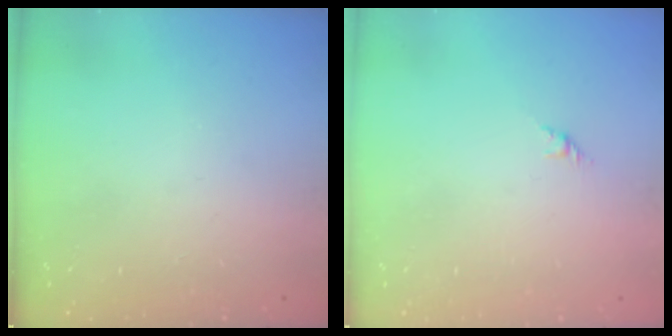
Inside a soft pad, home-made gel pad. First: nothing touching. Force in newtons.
{"total": 1.6, "press": 1.5, "slide": 0.7}